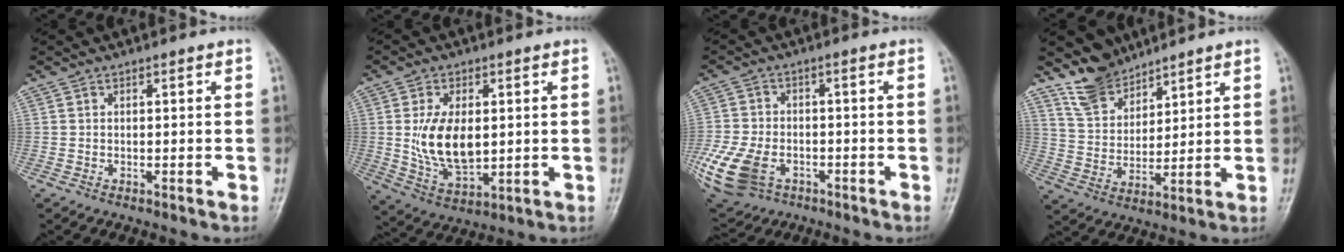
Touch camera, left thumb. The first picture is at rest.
{"total": 11.9, "force": [0.9, 6.9, 9.7], "torque": [-0.164, -0.012, 0.029]}
{"total": 16.0, "force": [-6.1, 10.9, 9.9], "torque": [-0.245, 0.004, -0.102]}
{"total": 8.0, "force": [7.0, 3.7, 1.4], "torque": [-0.010, -0.049, 0.151]}